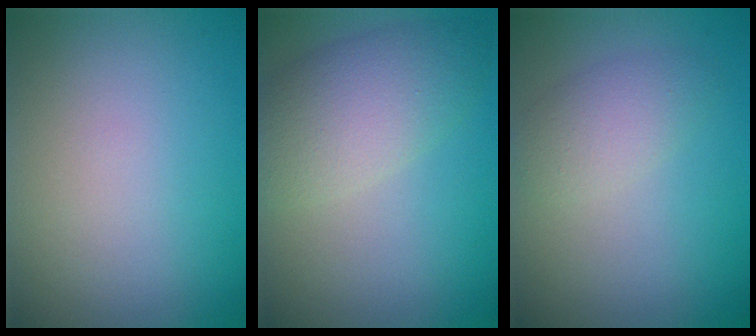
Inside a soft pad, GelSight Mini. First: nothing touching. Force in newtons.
{"total": 5.5, "press": 5.5, "slide": 0.3}
{"total": 2.5, "press": 2.5, "slide": 0.0}